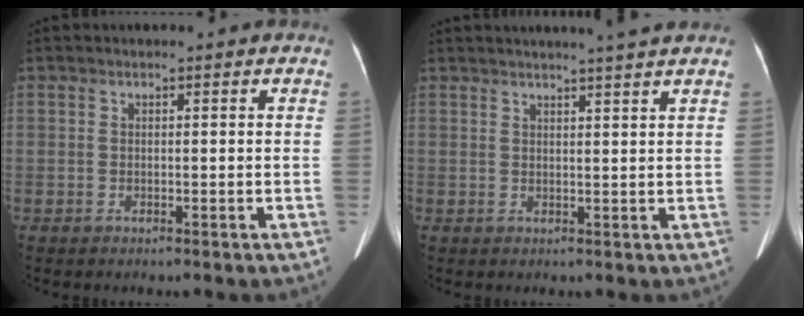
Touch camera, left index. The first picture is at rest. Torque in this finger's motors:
{"motor_torque": [-0.28, -0.37, 0.00, 0.00]}